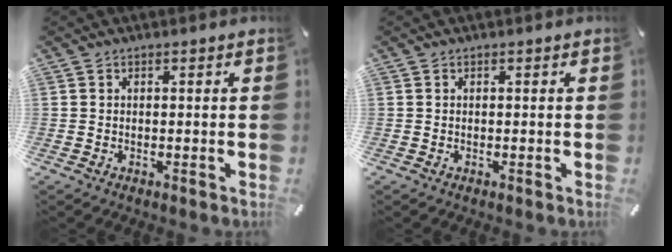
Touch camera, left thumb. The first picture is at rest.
{"total": 0.0}